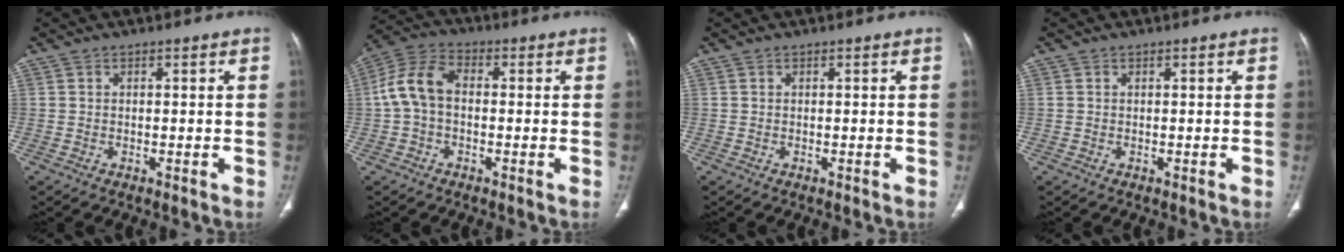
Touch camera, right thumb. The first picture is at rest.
{"total": 8.4, "force": [-0.2, 5.4, 6.4], "torque": [-0.128, 0.026, -0.014]}
{"total": 0.0}
{"total": 0.0}